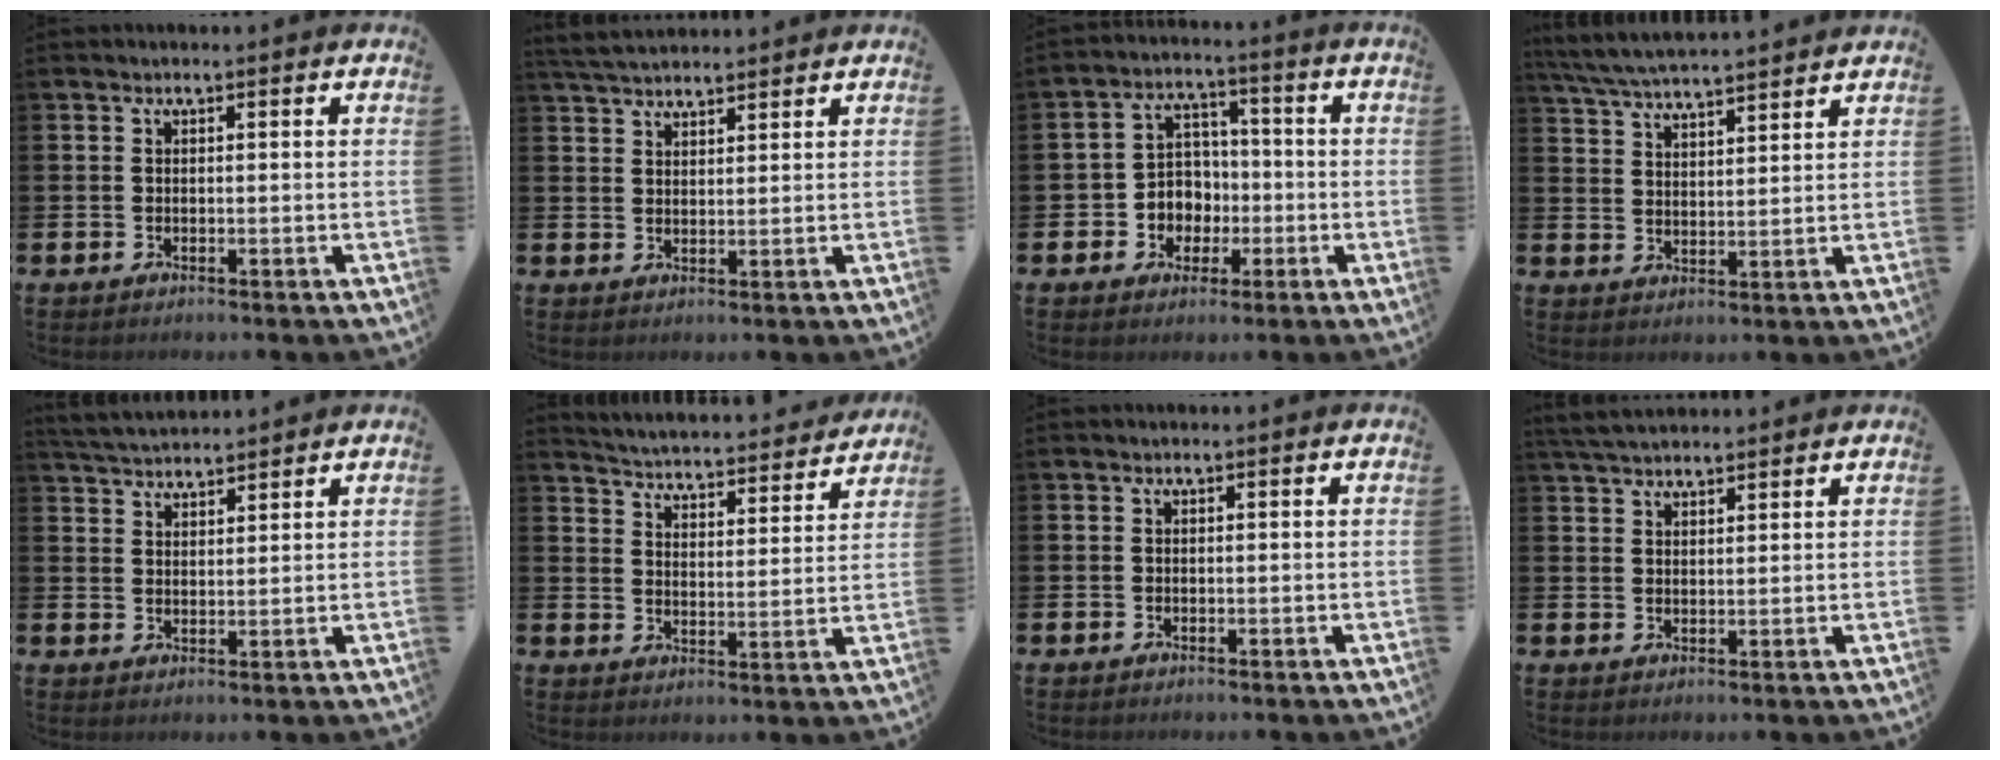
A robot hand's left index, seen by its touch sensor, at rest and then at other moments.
{"total": 4.0, "force": [3.9, 0.8, 0.6], "torque": [-0.021, -0.013, 0.073]}
{"total": 5.1, "force": [-0.8, 4.9, 1.2], "torque": [-0.036, 0.006, -0.022]}
{"total": 6.0, "force": [5.9, 0.2, 1.1], "torque": [-0.045, -0.031, 0.106]}
{"total": 4.0, "force": [4.0, 0.5, 0.2], "torque": [-0.020, -0.016, 0.073]}
{"total": 4.7, "force": [4.6, 0.5, 0.3], "torque": [-0.024, -0.048, 0.074]}
{"total": 0.0}
{"total": 3.9, "force": [3.8, 0.7, 0.7], "torque": [-0.022, -0.012, 0.070]}